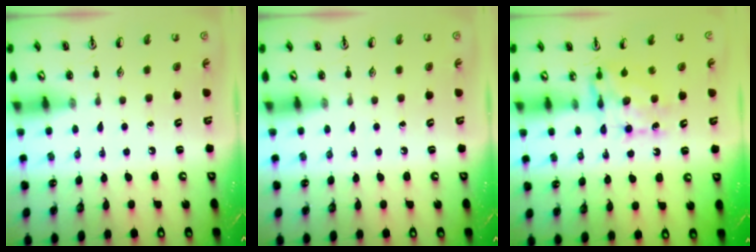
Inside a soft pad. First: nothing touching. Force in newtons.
{"total": 0.0}
{"total": 7.5, "press": 7.5, "slide": 0.5}